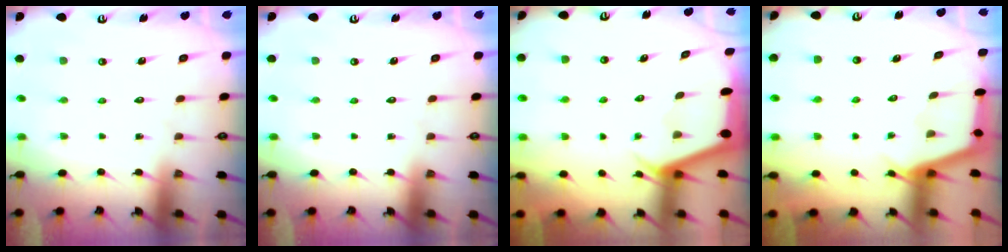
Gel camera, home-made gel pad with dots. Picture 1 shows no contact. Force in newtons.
{"total": 0.0}
{"total": 2.5, "press": 2.5, "slide": 0.4}
{"total": 2.8, "press": 2.8, "slide": 0.4}